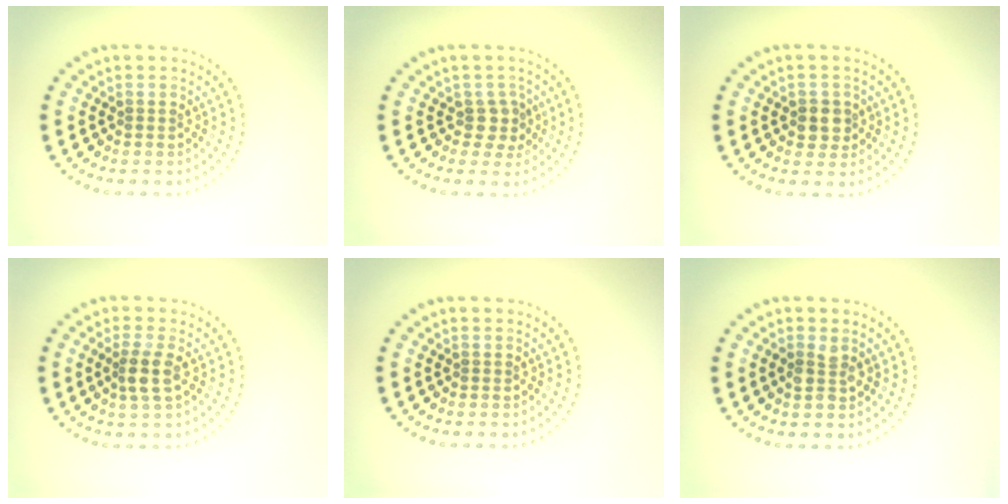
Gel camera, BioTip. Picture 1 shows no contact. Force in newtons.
{"total": 2.0, "press": 1.7, "slide": 1.1}
{"total": 2.0, "press": 1.9, "slide": 0.7}
{"total": 2.4, "press": 2.1, "slide": 1.2}
{"total": 0.0}
{"total": 1.4, "press": 1.4, "slide": 0.2}